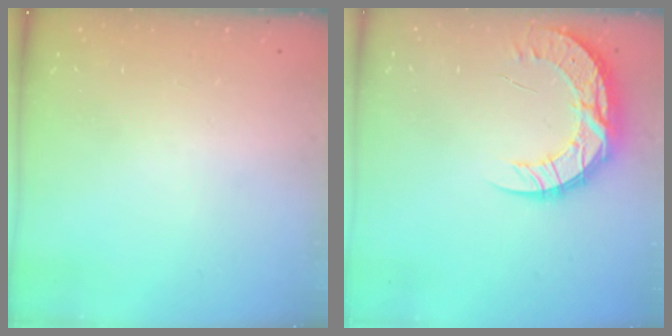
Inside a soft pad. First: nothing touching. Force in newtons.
{"total": 13.0, "press": 12.9, "slide": 1.0}